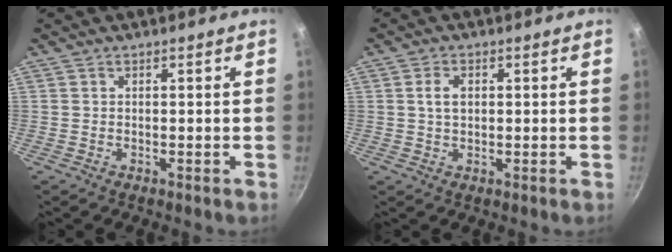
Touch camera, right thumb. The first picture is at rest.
{"total": 3.4, "force": [0.6, 2.2, 2.5], "torque": [-0.037, 0.001, 0.011]}